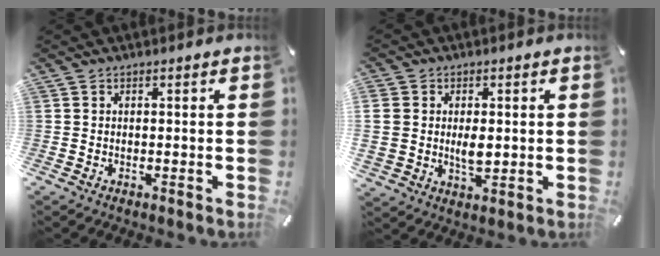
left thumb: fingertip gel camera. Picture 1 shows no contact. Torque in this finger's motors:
{"motor_torque": [2.16, 2.84, 1.98, 0.00, 0.66]}